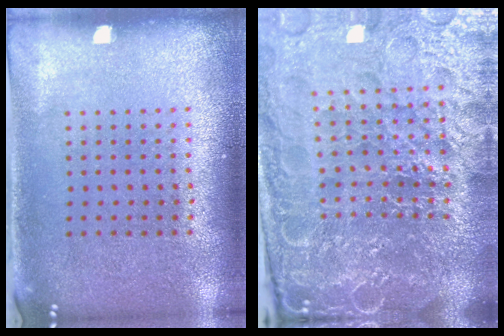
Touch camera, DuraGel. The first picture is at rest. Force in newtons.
{"total": 6.9, "press": 6.0, "slide": 3.2}